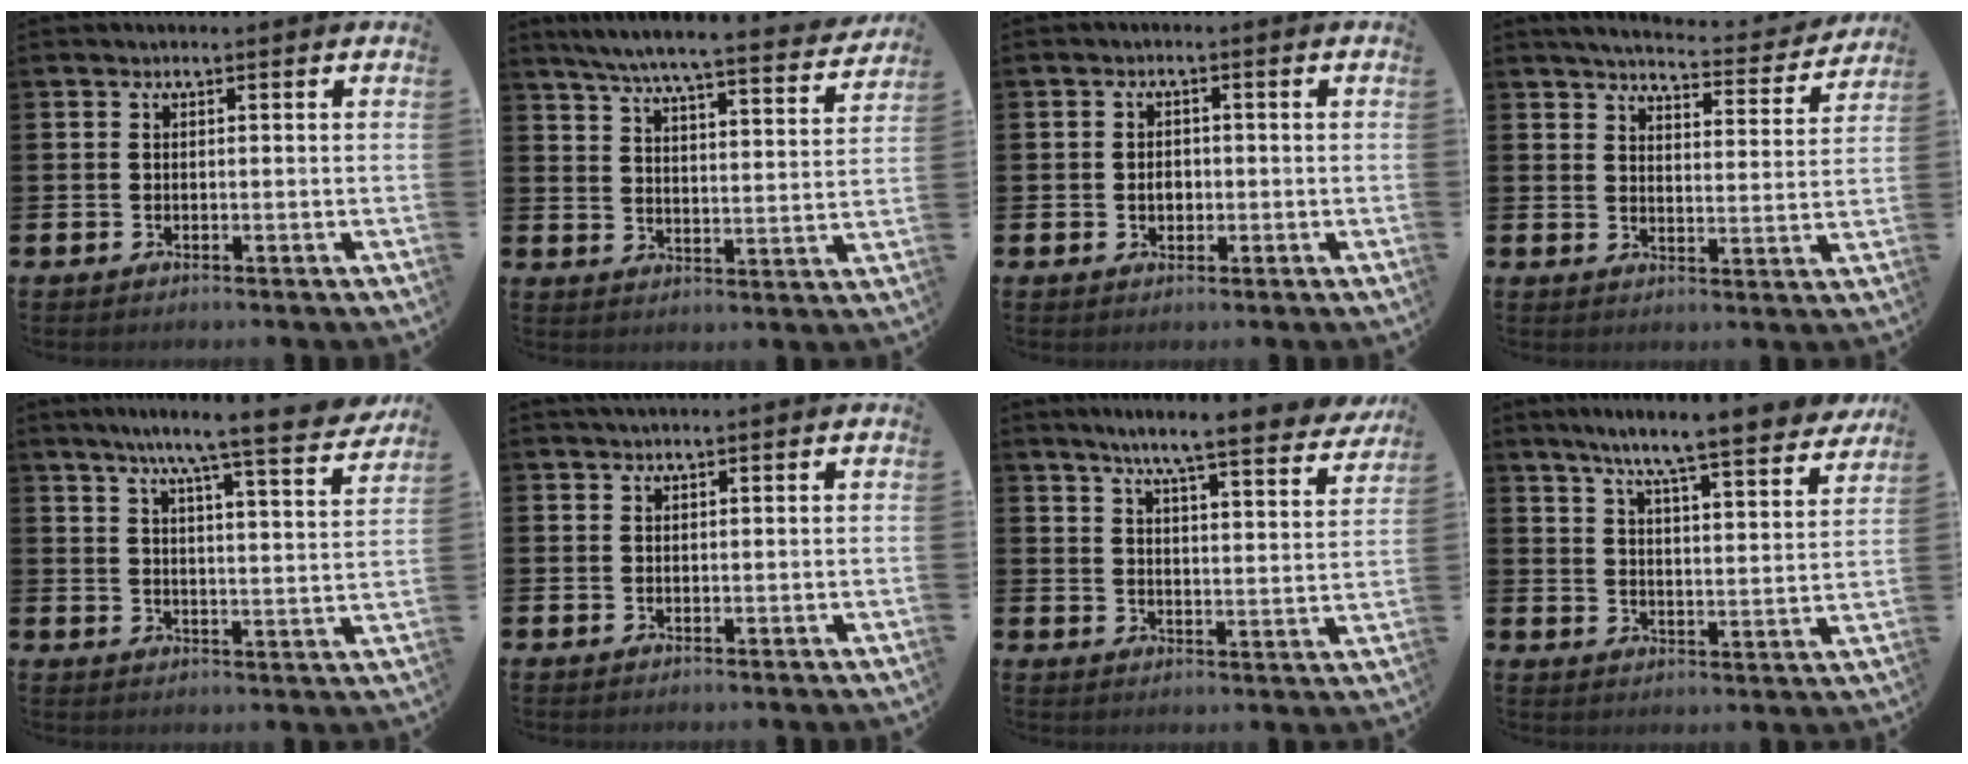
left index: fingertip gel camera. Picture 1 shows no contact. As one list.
[{"total": 6.8, "force": [6.2, 0.3, 2.7], "torque": [-0.069, -0.047, 0.104]}, {"total": 2.1, "force": [-0.2, 1.6, 1.3], "torque": [-0.006, 0.000, -0.011]}, {"total": 4.8, "force": [4.6, 0.6, 1.2], "torque": [-0.038, -0.035, 0.074]}, {"total": 8.2, "force": [7.3, -0.3, 3.7], "torque": [-0.083, -0.049, 0.121]}, {"total": 0.9, "force": [0.8, 0.0, 0.3], "torque": [-0.002, 0.000, 0.014]}, {"total": 7.4, "force": [6.7, 0.2, 3.1], "torque": [-0.069, -0.048, 0.111]}, {"total": 8.2, "force": [7.5, -0.1, 3.3], "torque": [-0.076, -0.057, 0.125]}]